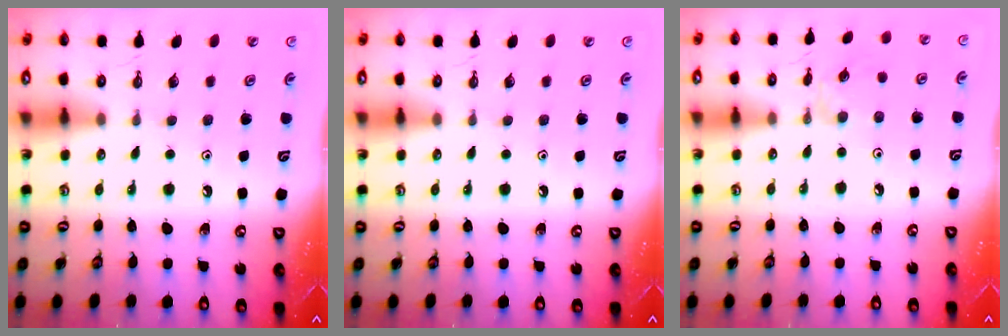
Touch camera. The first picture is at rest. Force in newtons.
{"total": 0.0}
{"total": 1.5, "press": 1.4, "slide": 0.4}